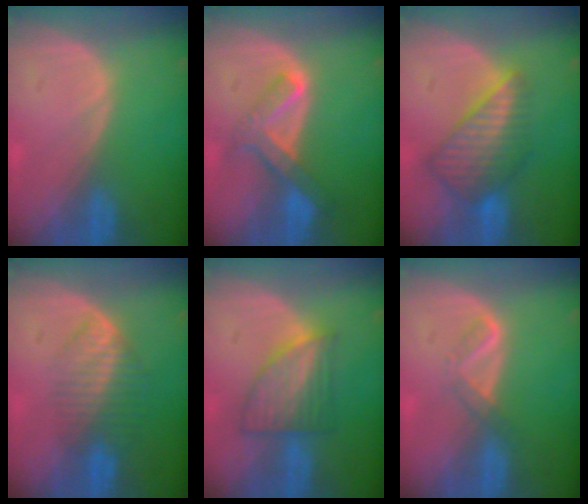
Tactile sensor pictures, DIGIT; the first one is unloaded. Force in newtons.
{"total": 6.7, "press": 5.7, "slide": 3.5}
{"total": 8.1, "press": 7.2, "slide": 3.8}
{"total": 6.8, "press": 5.8, "slide": 3.5}
{"total": 6.6, "press": 6.3, "slide": 2.0}
{"total": 2.4, "press": 2.4, "slide": 0.7}